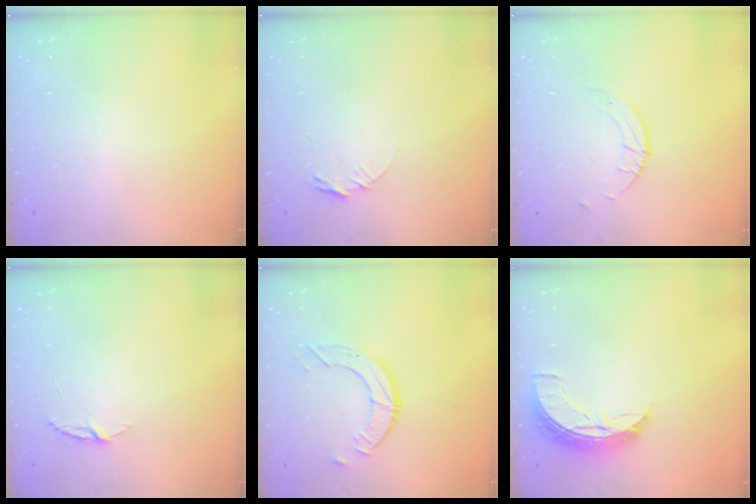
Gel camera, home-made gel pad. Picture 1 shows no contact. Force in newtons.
{"total": 5.7, "press": 5.7, "slide": 0.5}
{"total": 1.5, "press": 1.5, "slide": 0.1}
{"total": 3.9, "press": 3.8, "slide": 0.4}
{"total": 6.9, "press": 6.9, "slide": 0.6}
{"total": 8.3, "press": 8.3, "slide": 0.4}